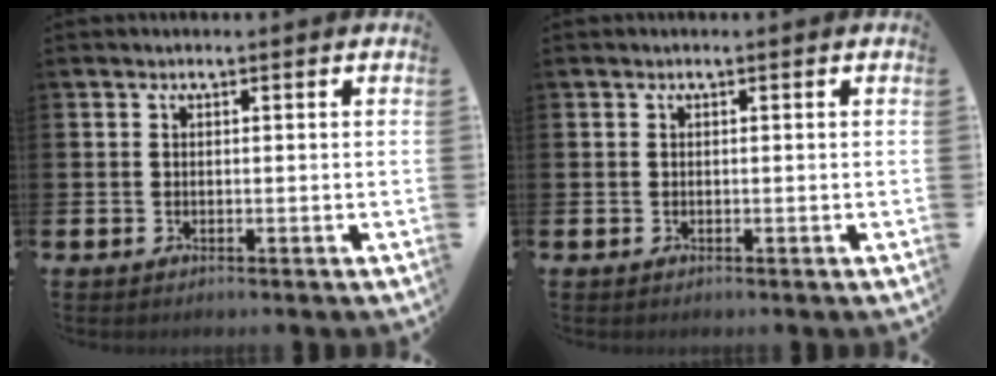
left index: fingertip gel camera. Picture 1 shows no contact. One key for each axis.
{"total": 0.0}